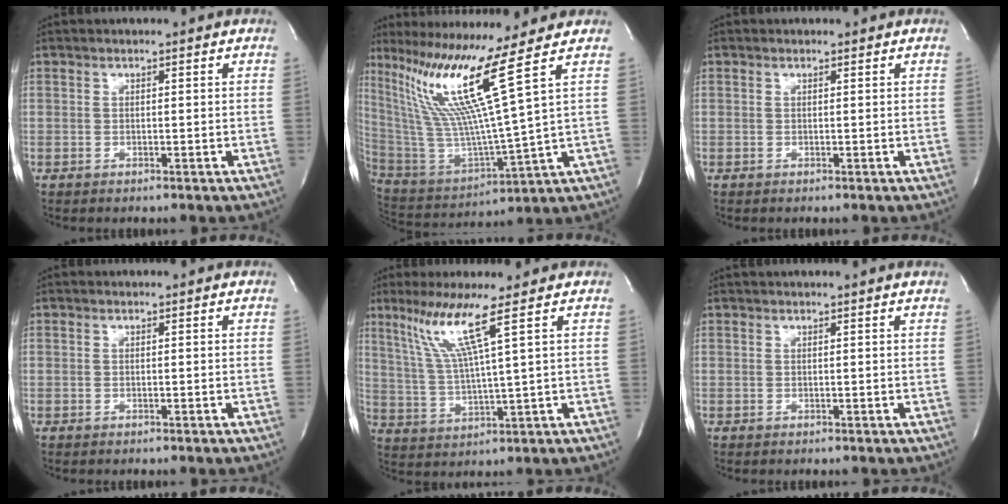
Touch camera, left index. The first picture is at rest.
{"total": 16.1, "force": [9.5, -3.8, 12.5], "torque": [-0.238, -0.029, 0.179]}
{"total": 0.0}
{"total": 0.0}
{"total": 8.0, "force": [4.4, -2.0, 6.4], "torque": [-0.130, -0.006, 0.094]}
{"total": 2.5, "force": [2.2, -0.8, 1.0], "torque": [-0.019, 0.008, 0.031]}